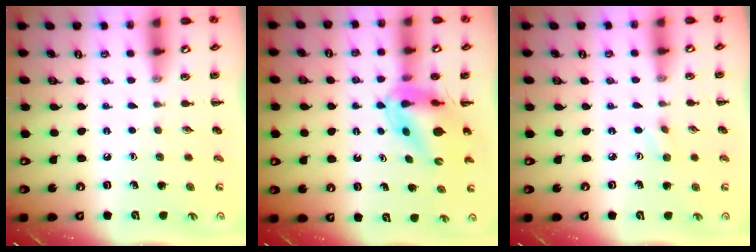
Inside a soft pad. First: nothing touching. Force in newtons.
{"total": 10.7, "press": 10.1, "slide": 3.4}
{"total": 2.3, "press": 2.2, "slide": 0.8}